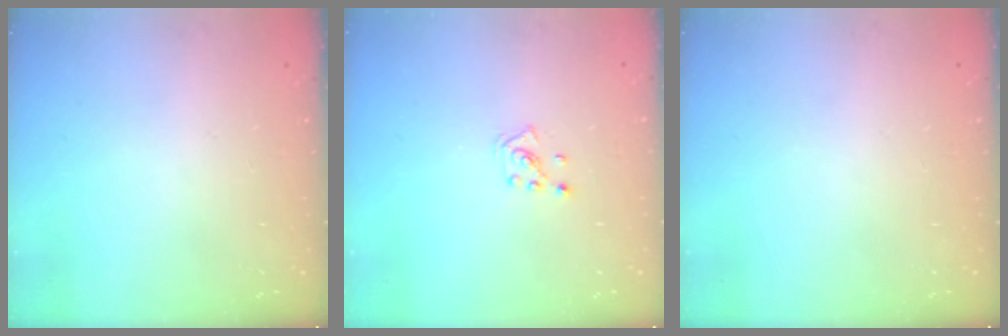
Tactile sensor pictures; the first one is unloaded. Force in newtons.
{"total": 2.6, "press": 2.6, "slide": 0.5}
{"total": 0.0}